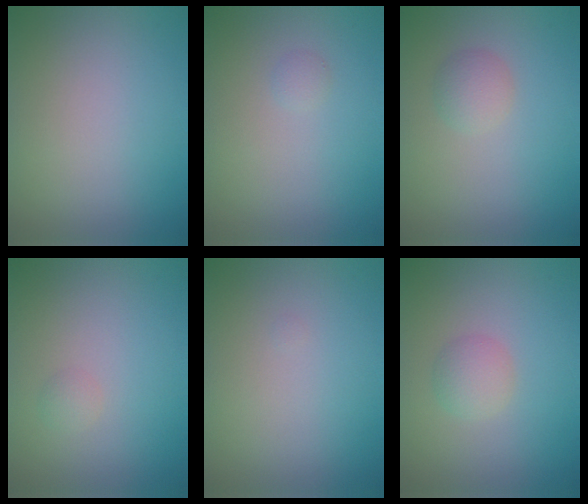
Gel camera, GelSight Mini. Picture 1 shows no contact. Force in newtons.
{"total": 0.6, "press": 0.6, "slide": 0.1}
{"total": 1.7, "press": 1.7, "slide": 0.1}
{"total": 0.7, "press": 0.7, "slide": 0.0}
{"total": 0.0}
{"total": 1.9, "press": 1.9, "slide": 0.0}